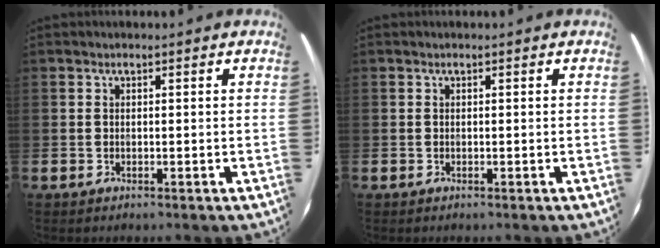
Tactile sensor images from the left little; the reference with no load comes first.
{"total": 0.0}